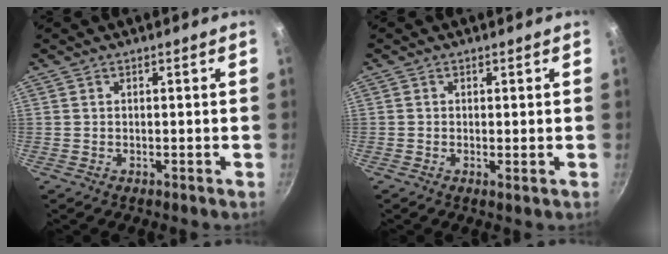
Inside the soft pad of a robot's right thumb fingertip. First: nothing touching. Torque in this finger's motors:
{"motor_torque": [-0.65, -0.31, -0.51, 0.00, 0.05]}